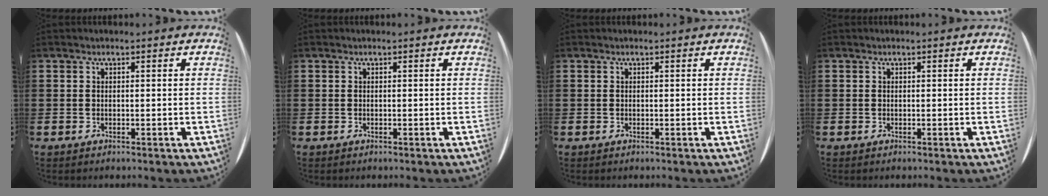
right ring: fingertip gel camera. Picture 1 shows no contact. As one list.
[{"total": 0.0}, {"total": 0.0}, {"total": 0.0}]